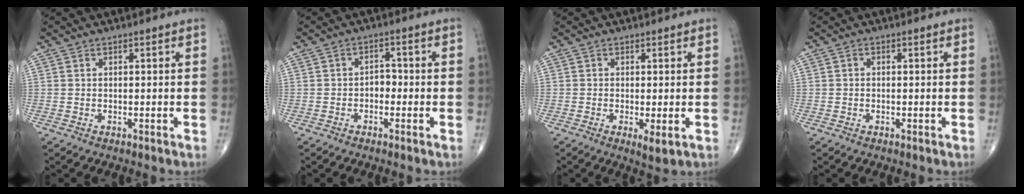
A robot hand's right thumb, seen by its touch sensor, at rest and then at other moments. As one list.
[{"total": 2.6, "force": [-0.9, 1.9, 1.6], "torque": [-0.008, 0.014, -0.021]}, {"total": 2.8, "force": [-0.6, 0.7, 2.6], "torque": [-0.048, -0.011, -0.010]}, {"total": 0.5, "force": [-0.1, 0.4, 0.3], "torque": [-0.001, 0.002, -0.006]}]